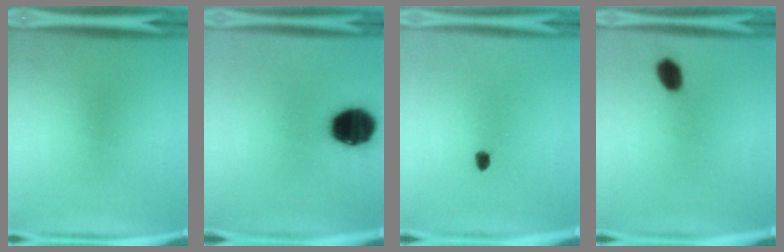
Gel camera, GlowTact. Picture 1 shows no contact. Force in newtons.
{"total": 17.7}
{"total": 1.5}
{"total": 4.6}